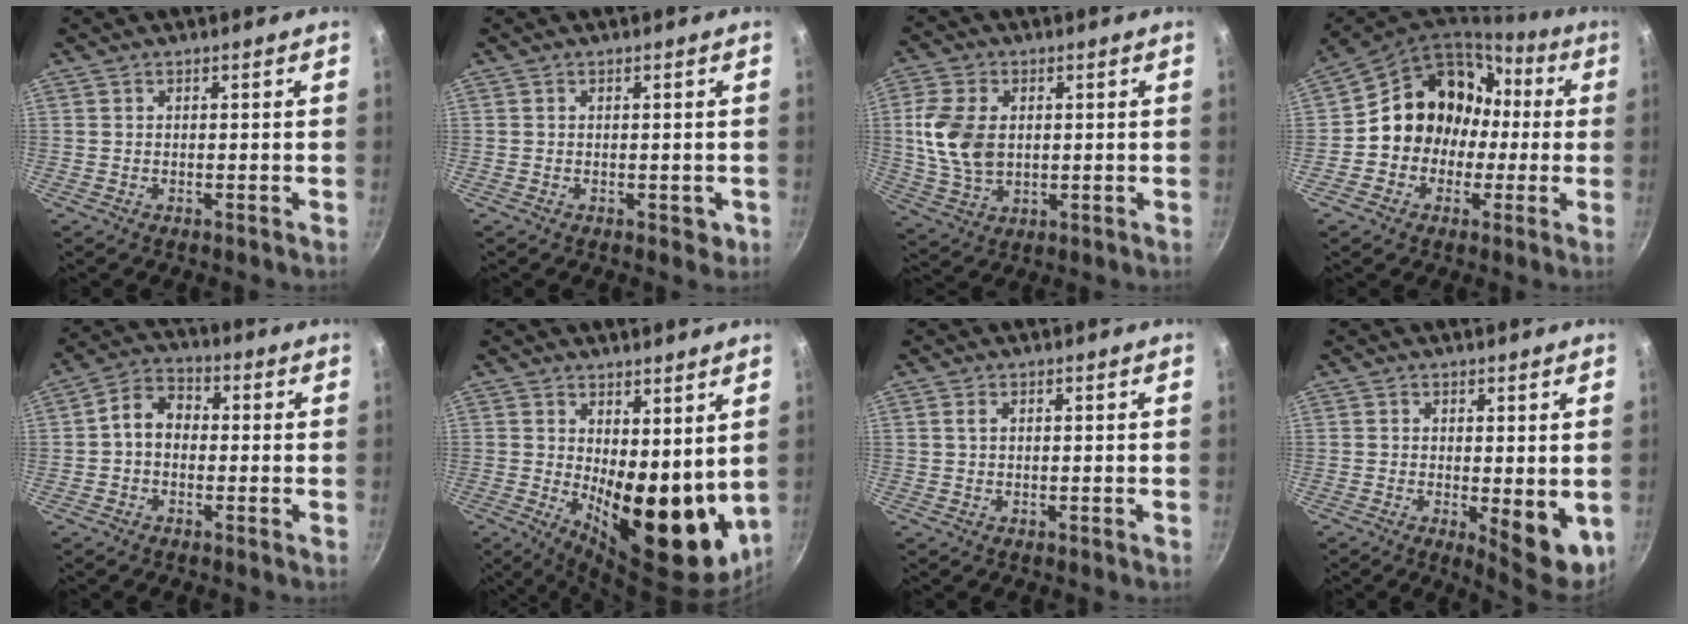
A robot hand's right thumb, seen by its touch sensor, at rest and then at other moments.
{"total": 2.1, "force": [-0.5, 1.6, 1.3], "torque": [-0.009, 0.001, -0.005]}
{"total": 11.1, "force": [1.2, 7.6, 8.0], "torque": [-0.149, -0.007, 0.026]}
{"total": 16.3, "force": [0.0, 14.1, 8.3], "torque": [-0.085, 0.053, -0.005]}
{"total": 6.5, "force": [-0.4, 4.9, 4.2], "torque": [-0.054, 0.025, -0.024]}
{"total": 18.2, "force": [1.6, 8.7, 15.9], "torque": [-0.167, -0.041, 0.043]}
{"total": 1.0, "force": [0.3, 0.6, 0.7], "torque": [-0.013, 0.002, 0.004]}
{"total": 7.8, "force": [-0.7, 3.2, 7.1], "torque": [-0.075, -0.010, -0.002]}